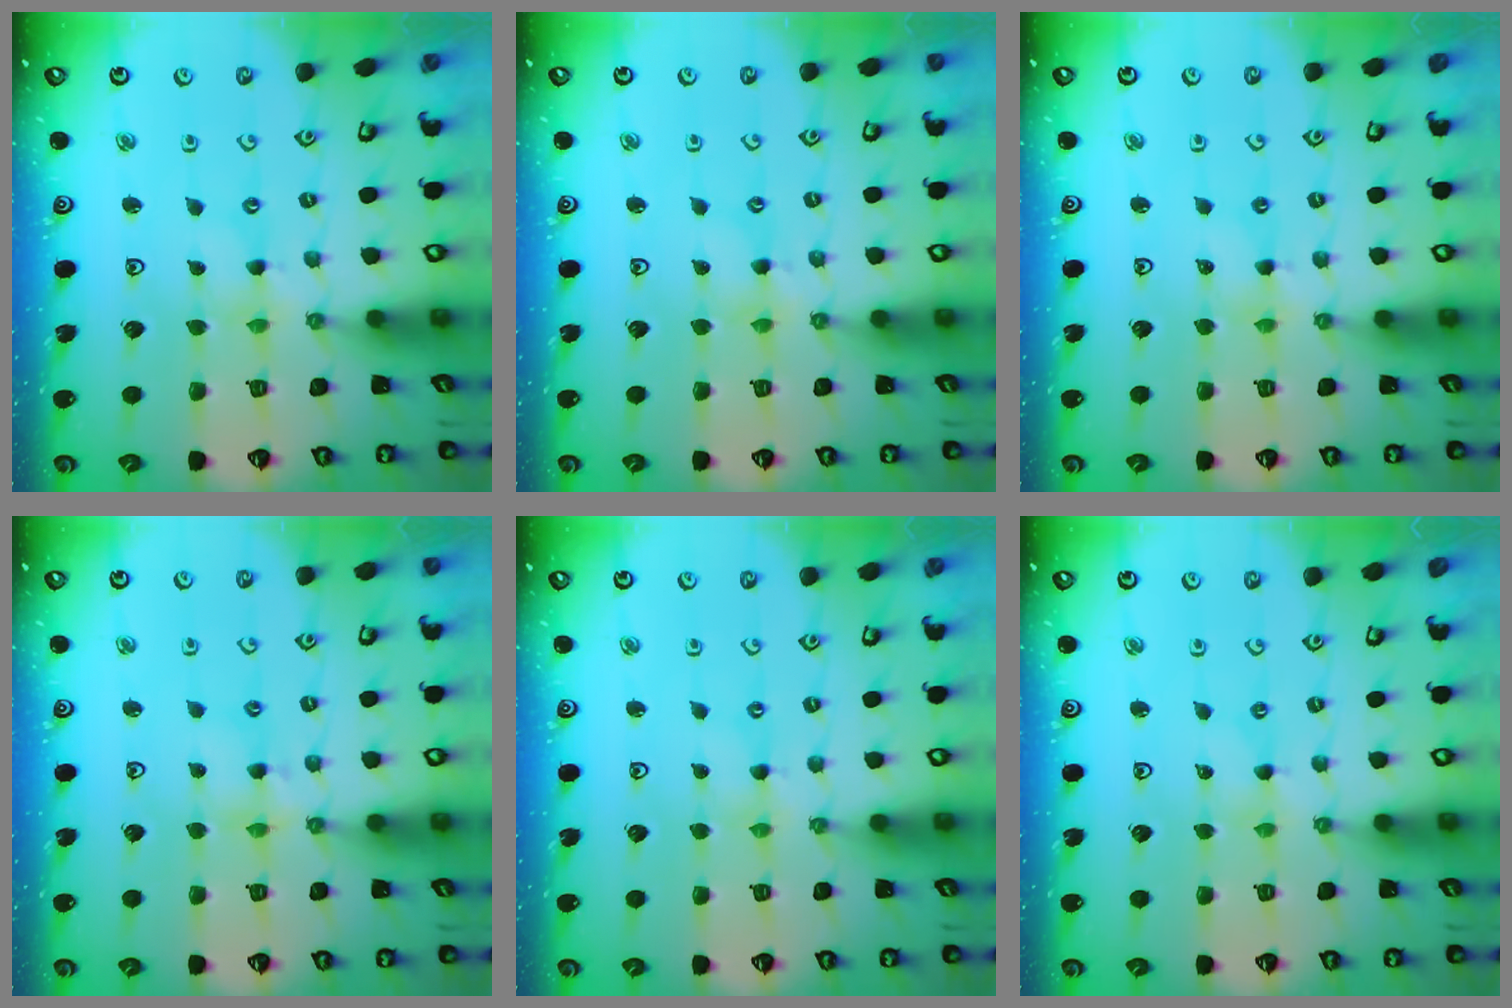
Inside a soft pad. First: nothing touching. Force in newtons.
{"total": 1.7, "press": 1.7, "slide": 0.3}
{"total": 1.9, "press": 1.9, "slide": 0.2}
{"total": 5.6, "press": 5.6, "slide": 0.4}
{"total": 0.5, "press": 0.5, "slide": 0.1}
{"total": 0.0}